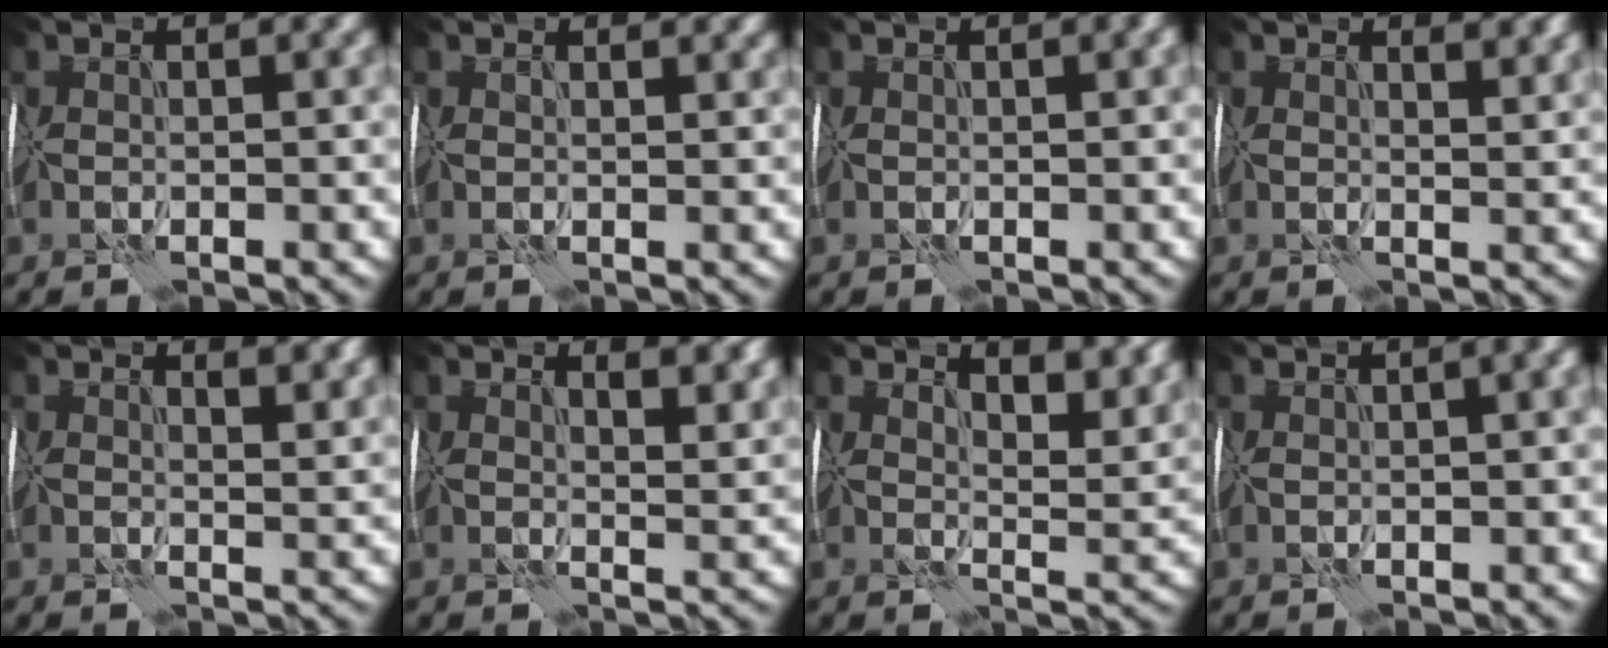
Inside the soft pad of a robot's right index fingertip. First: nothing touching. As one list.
[{"total": 1.5, "force": [1.0, 0.6, 1.0], "torque": [-0.013, -0.001, 0.018]}, {"total": 2.4, "force": [1.0, 0.7, 2.1], "torque": [-0.021, 0.006, 0.016]}, {"total": 3.9, "force": [2.4, 1.5, 2.7], "torque": [-0.022, 0.006, 0.031]}, {"total": 4.8, "force": [2.8, 2.0, 3.4], "torque": [-0.028, 0.006, 0.037]}, {"total": 6.3, "force": [3.4, 2.7, 4.5], "torque": [-0.035, 0.014, 0.042]}, {"total": 7.0, "force": [4.6, 2.7, 4.6], "torque": [-0.057, 0.007, 0.057]}, {"total": 6.4, "force": [1.4, 3.1, 5.4], "torque": [-0.045, 0.032, 0.014]}]